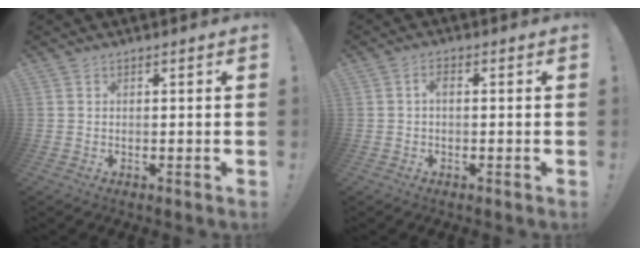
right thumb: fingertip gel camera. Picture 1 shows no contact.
{"total": 1.9, "force": [-0.4, 0.8, 1.7], "torque": [-0.035, 0.009, -0.008]}